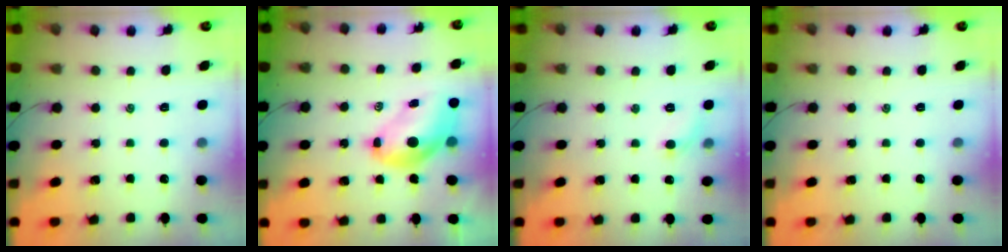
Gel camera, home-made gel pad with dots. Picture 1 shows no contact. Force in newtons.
{"total": 8.9, "press": 8.5, "slide": 2.7}
{"total": 5.9, "press": 5.5, "slide": 2.0}
{"total": 0.0}